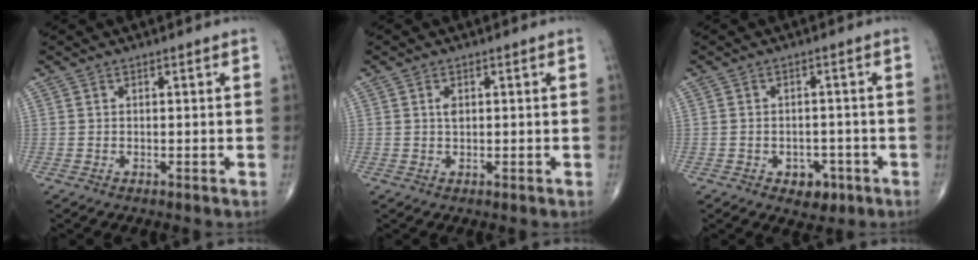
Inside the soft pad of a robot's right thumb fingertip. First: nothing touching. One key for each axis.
{"total": 1.5, "fx": 0.3, "fy": 0.9, "fz": 1.2, "tx": -0.018, "ty": 0.000, "tz": 0.005}
{"total": 4.4, "fx": -2.1, "fy": 3.2, "fz": 2.2, "tx": -0.010, "ty": 0.012, "tz": -0.022}